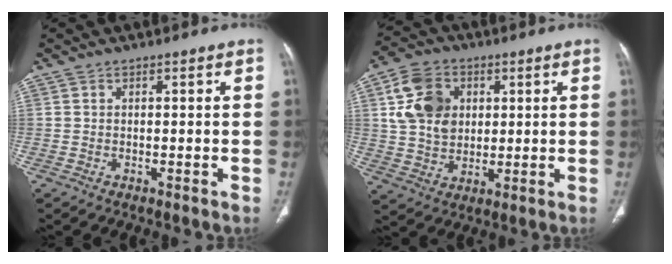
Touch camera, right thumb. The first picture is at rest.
{"total": 12.0, "force": [3.1, 9.3, 6.9], "torque": [-0.106, -0.001, 0.058]}